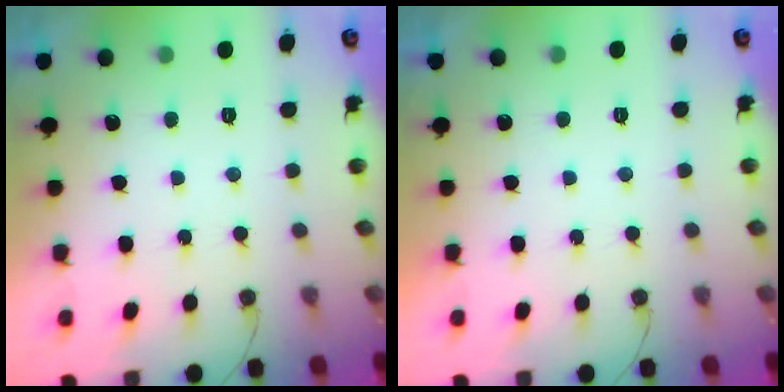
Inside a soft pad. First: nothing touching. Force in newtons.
{"total": 1.7, "press": 1.7, "slide": 0.0}